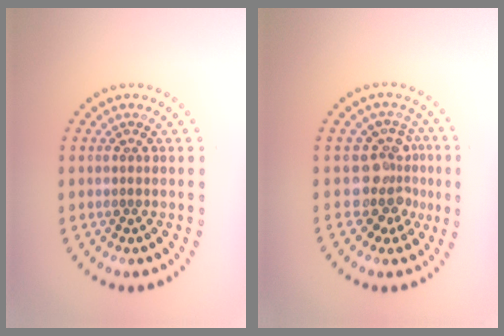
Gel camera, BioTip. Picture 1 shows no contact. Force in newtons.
{"total": 3.5, "press": 2.8, "slide": 2.1}